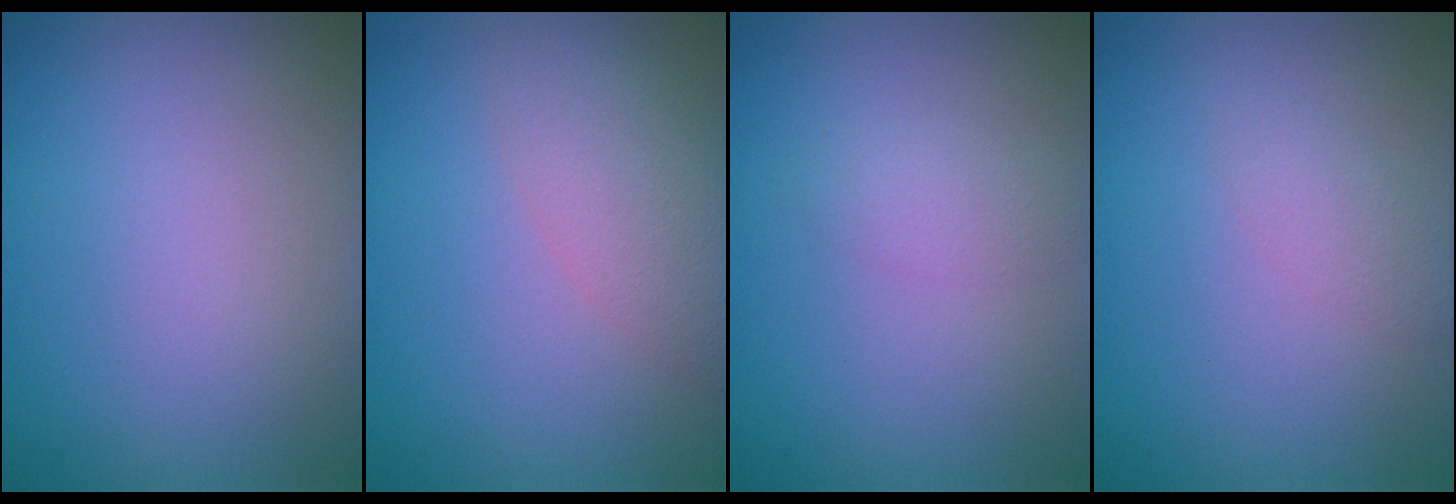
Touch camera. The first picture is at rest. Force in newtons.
{"total": 4.2, "press": 4.2, "slide": 0.3}
{"total": 1.6, "press": 1.6, "slide": 0.0}
{"total": 1.5, "press": 1.5, "slide": 0.0}